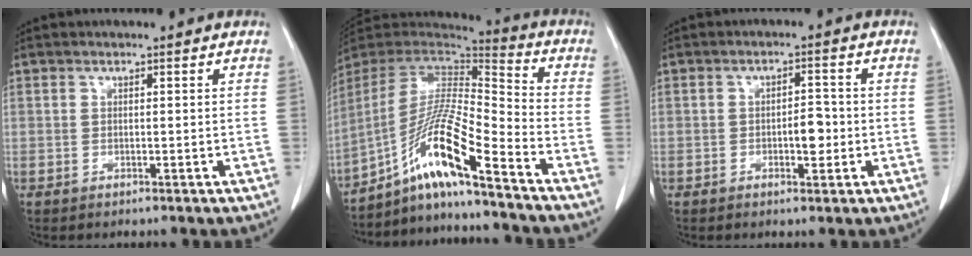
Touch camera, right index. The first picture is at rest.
{"total": 15.0, "force": [-9.6, -0.2, 11.5], "torque": [-0.218, 0.002, -0.176]}
{"total": 3.5, "force": [-0.7, 1.4, 3.1], "torque": [-0.042, 0.005, -0.005]}